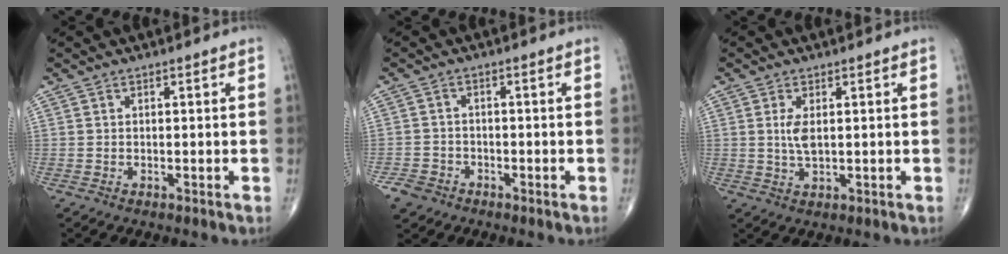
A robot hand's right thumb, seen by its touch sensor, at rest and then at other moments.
{"total": 3.9, "force": [-2.5, 2.8, 0.9], "torque": [-0.013, 0.013, -0.046]}
{"total": 3.5, "force": [0.6, 1.5, 3.1], "torque": [-0.065, -0.006, 0.017]}